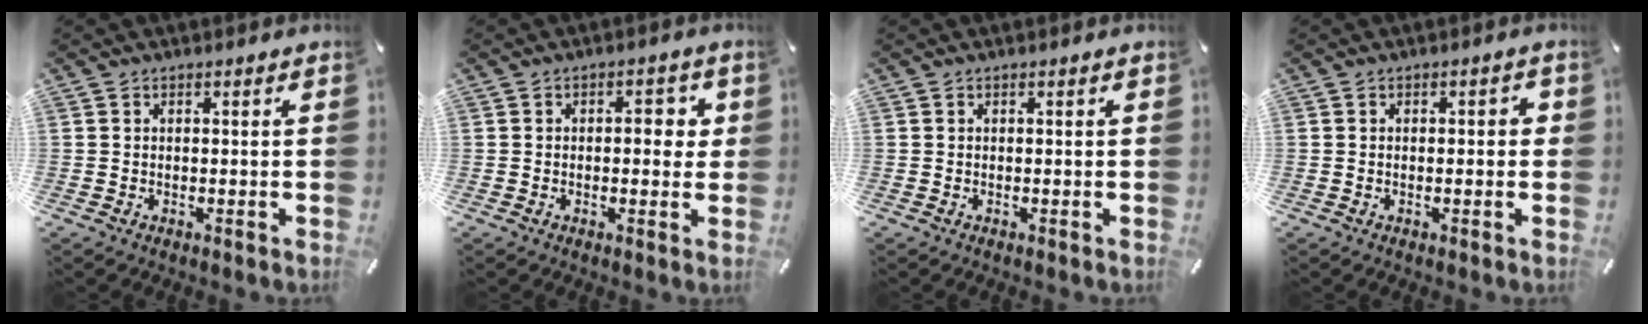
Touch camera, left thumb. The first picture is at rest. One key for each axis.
{"total": 4.9, "fx": 0.4, "fy": 2.8, "fz": 4.1, "tx": -0.048, "ty": 0.002, "tz": -0.004}
{"total": 0.0}
{"total": 2.1, "fx": -0.3, "fy": 1.0, "fz": 1.8, "tx": -0.024, "ty": 0.004, "tz": -0.008}